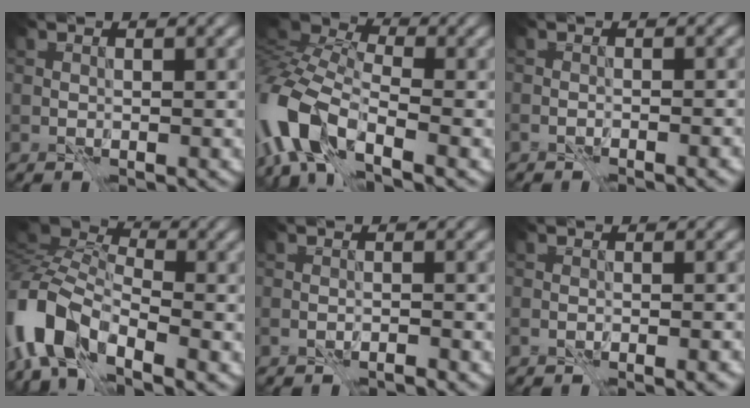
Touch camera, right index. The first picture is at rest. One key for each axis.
{"total": 11.8, "fx": -4.7, "fy": 6.2, "fz": 8.9, "tx": -0.208, "ty": -0.010, "tz": -0.098}
{"total": 1.8, "fx": -1.5, "fy": 0.2, "fz": 1.0, "tx": -0.018, "ty": 0.000, "tz": -0.027}
{"total": 9.3, "fx": -4.2, "fy": 4.9, "fz": 6.7, "tx": -0.139, "ty": -0.002, "tz": -0.091}
{"total": 1.7, "fx": -1.6, "fy": 0.1, "fz": 0.4, "tx": -0.002, "ty": 0.000, "tz": -0.029}
{"total": 2.2, "fx": -1.8, "fy": 0.3, "fz": 1.2, "tx": -0.024, "ty": 0.002, "tz": -0.031}